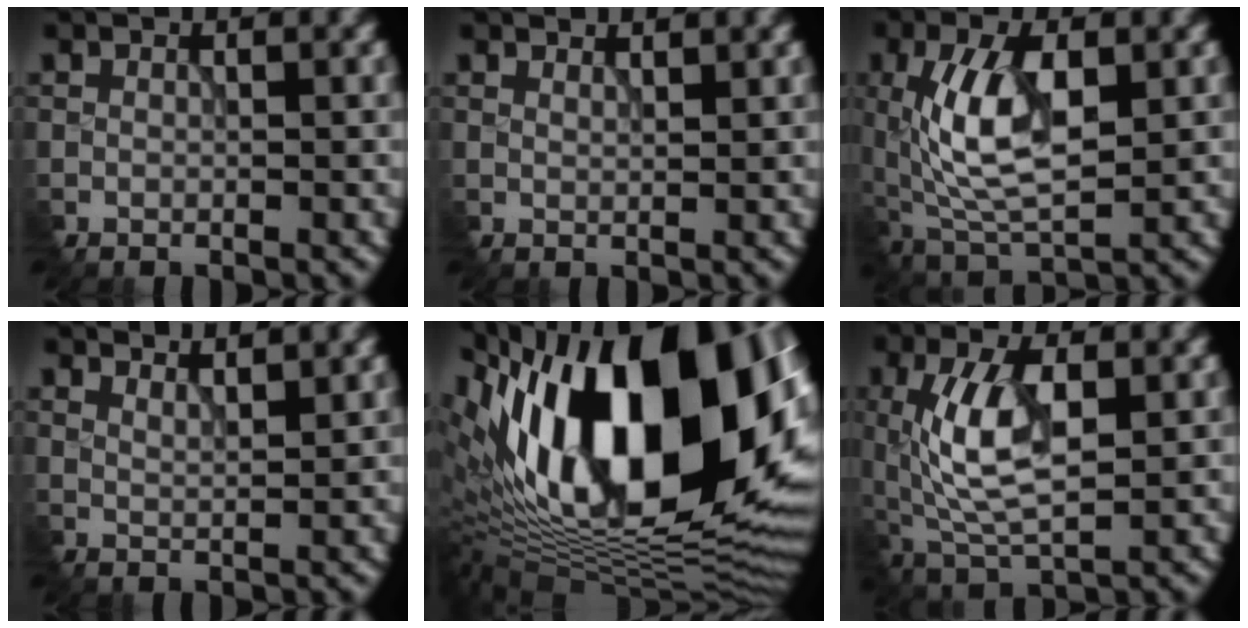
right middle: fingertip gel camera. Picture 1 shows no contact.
{"total": 1.7, "force": [1.6, 0.4, 0.6], "torque": [-0.004, 0.002, 0.024]}
{"total": 8.2, "force": [0.3, 3.7, 7.3], "torque": [-0.148, 0.004, 0.008]}
{"total": 2.8, "force": [2.5, 0.6, 1.2], "torque": [-0.013, 0.002, 0.038]}
{"total": 20.9, "force": [3.0, 10.2, 18.0], "torque": [-0.298, 0.031, 0.041]}
{"total": 7.4, "force": [0.1, 3.3, 6.6], "torque": [-0.139, 0.004, 0.006]}